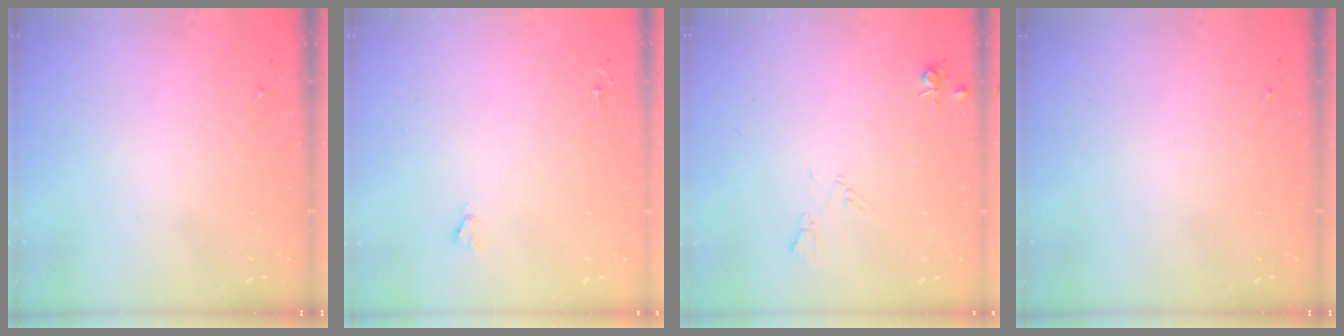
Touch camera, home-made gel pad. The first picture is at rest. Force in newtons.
{"total": 1.8, "press": 1.8, "slide": 0.1}
{"total": 5.2, "press": 5.2, "slide": 0.7}
{"total": 0.0}